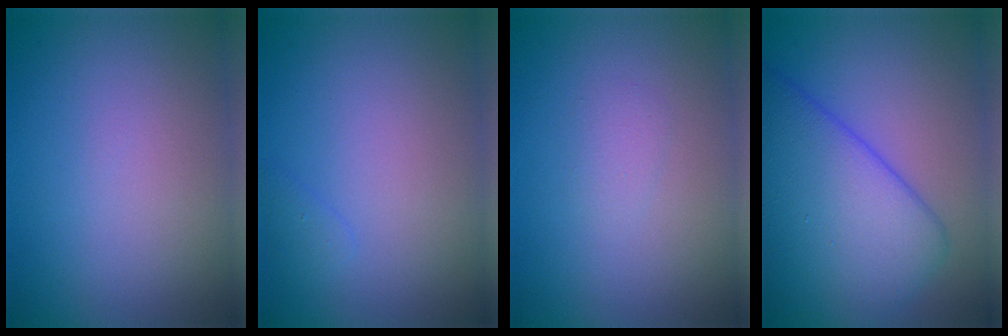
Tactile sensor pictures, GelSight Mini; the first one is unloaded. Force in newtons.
{"total": 0.9, "press": 0.9, "slide": 0.0}
{"total": 0.9, "press": 0.9, "slide": 0.0}
{"total": 8.9, "press": 8.9, "slide": 0.1}